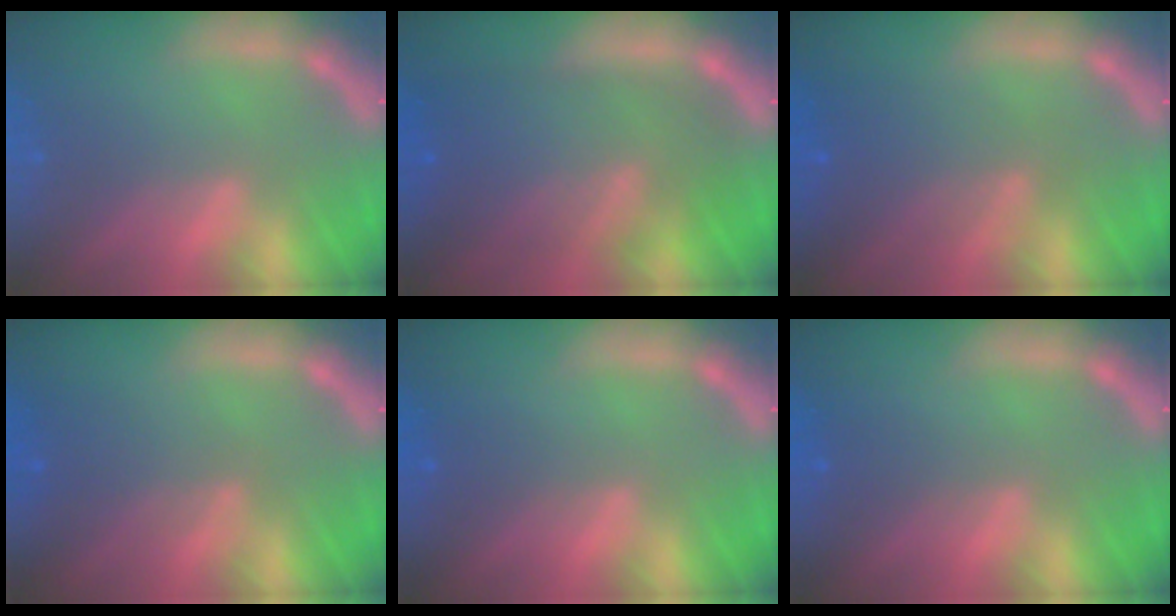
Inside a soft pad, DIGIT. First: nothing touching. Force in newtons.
{"total": 10.0}
{"total": 5.6}
{"total": 3.5}
{"total": 1.5}
{"total": 1.5}